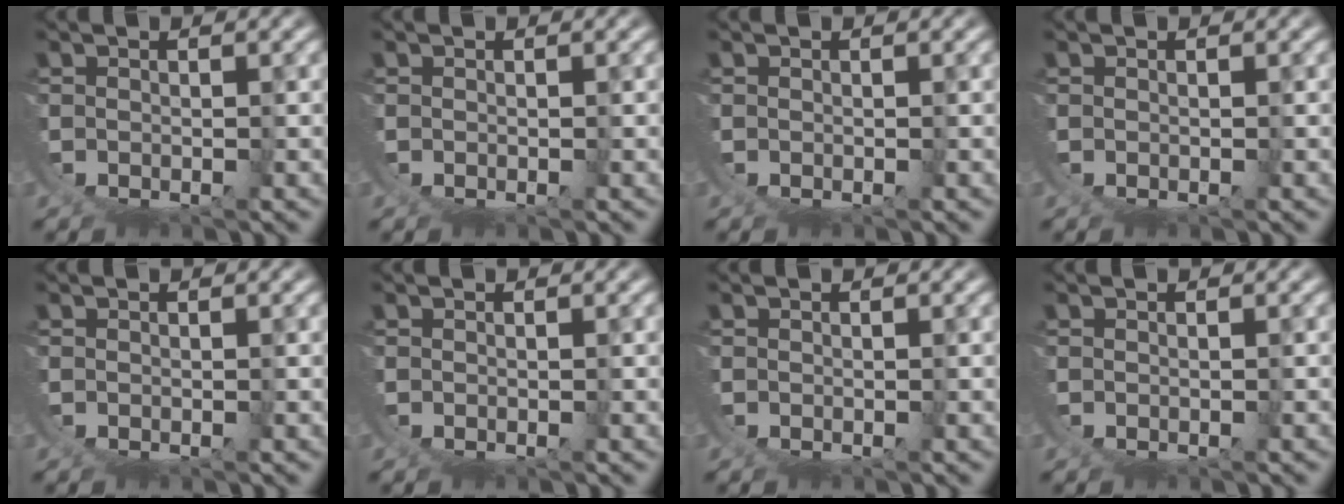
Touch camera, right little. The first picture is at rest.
{"total": 0.0}
{"total": 0.0}
{"total": 0.0}
{"total": 0.0}
{"total": 0.0}
{"total": 0.0}
{"total": 0.0}